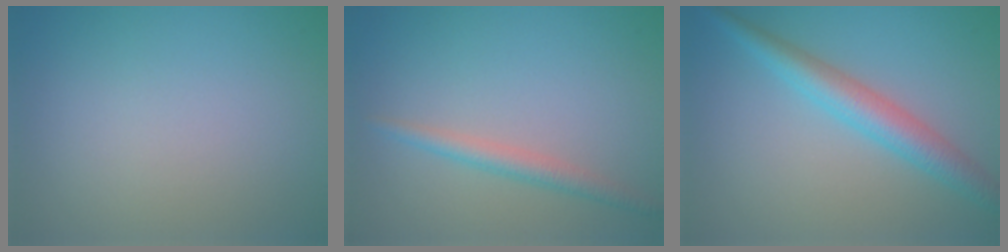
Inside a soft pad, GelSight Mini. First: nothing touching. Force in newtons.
{"total": 2.2, "press": 2.1, "slide": 0.0}
{"total": 3.9, "press": 3.9, "slide": 0.1}